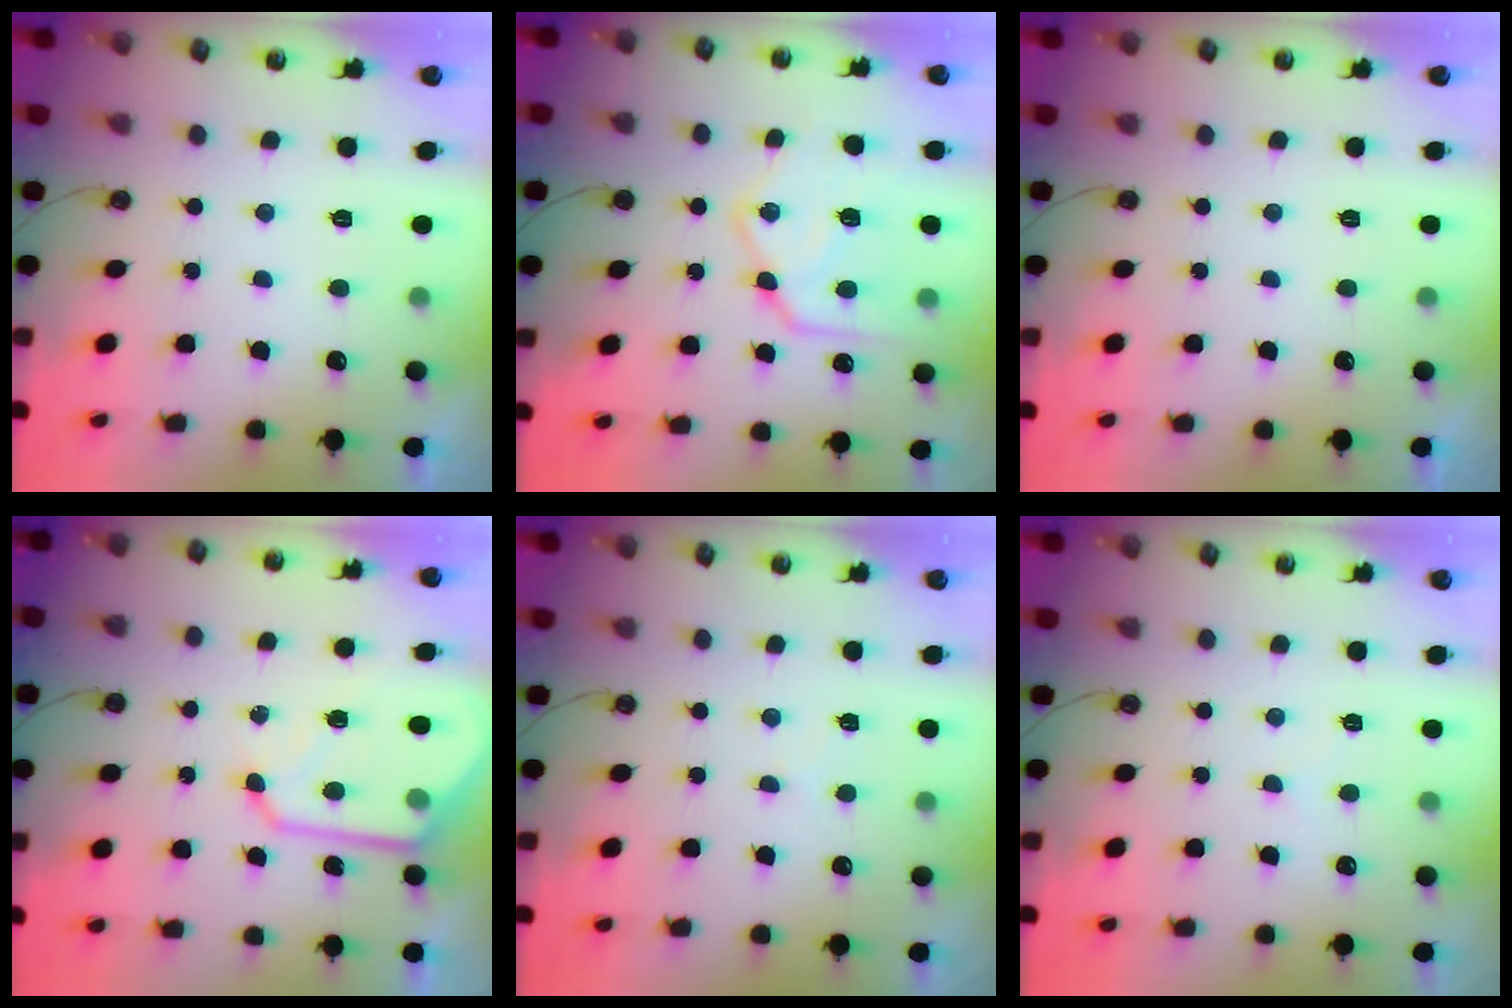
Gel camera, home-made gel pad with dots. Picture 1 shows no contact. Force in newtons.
{"total": 18.1, "press": 18.0, "slide": 1.8}
{"total": 0.0}
{"total": 12.0, "press": 11.9, "slide": 1.1}
{"total": 4.3, "press": 4.3, "slide": 0.4}
{"total": 2.1, "press": 2.0, "slide": 0.4}